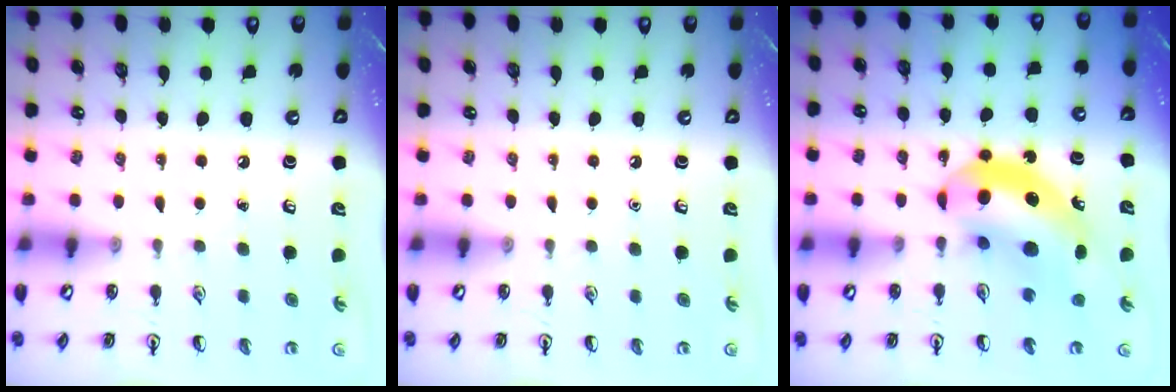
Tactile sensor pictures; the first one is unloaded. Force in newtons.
{"total": 0.0}
{"total": 11.7, "press": 11.0, "slide": 4.0}